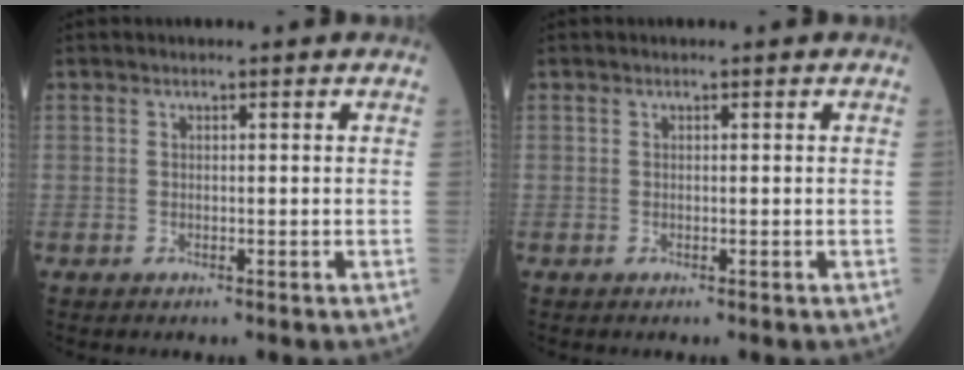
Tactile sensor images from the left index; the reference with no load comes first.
{"total": 0.0}